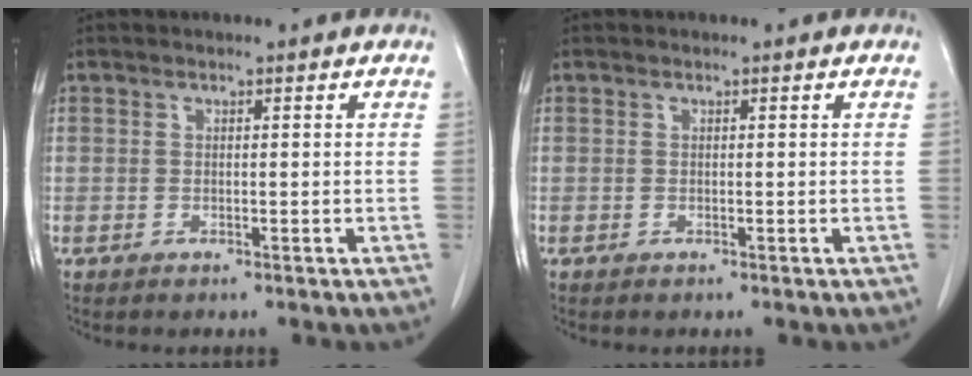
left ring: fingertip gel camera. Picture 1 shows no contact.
{"total": 0.0}